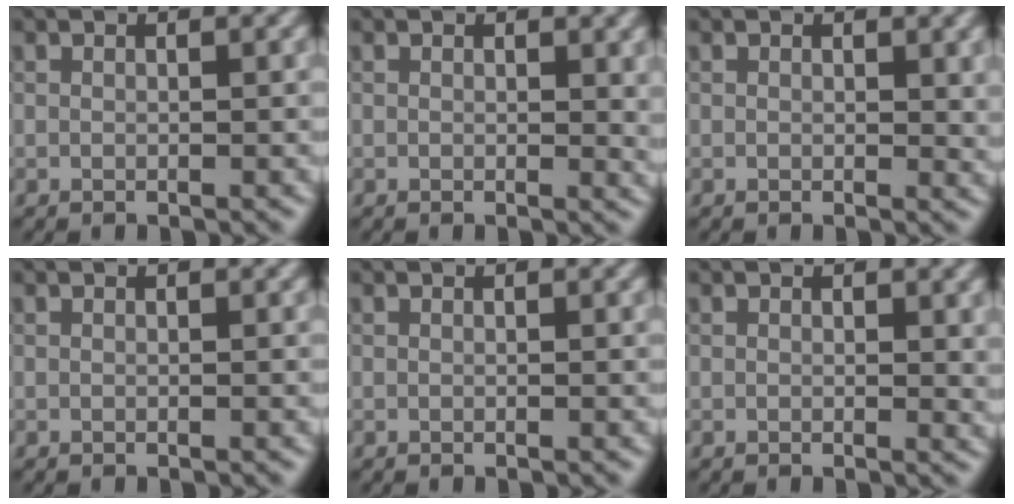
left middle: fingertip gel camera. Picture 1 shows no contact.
{"total": 1.3, "force": [0.5, 0.8, 1.0], "torque": [-0.007, -0.003, 0.006]}
{"total": 1.1, "force": [0.5, 0.7, 0.8], "torque": [-0.005, -0.004, 0.007]}
{"total": 0.0}
{"total": 0.0}
{"total": 1.0, "force": [0.4, 0.6, 0.7], "torque": [-0.005, -0.004, 0.006]}